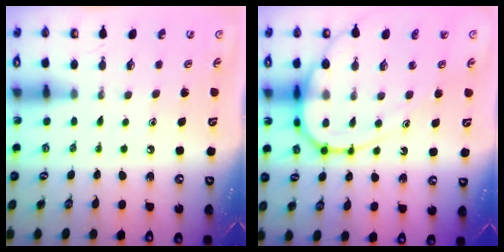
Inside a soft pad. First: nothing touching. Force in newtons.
{"total": 14.0, "press": 14.0, "slide": 1.4}